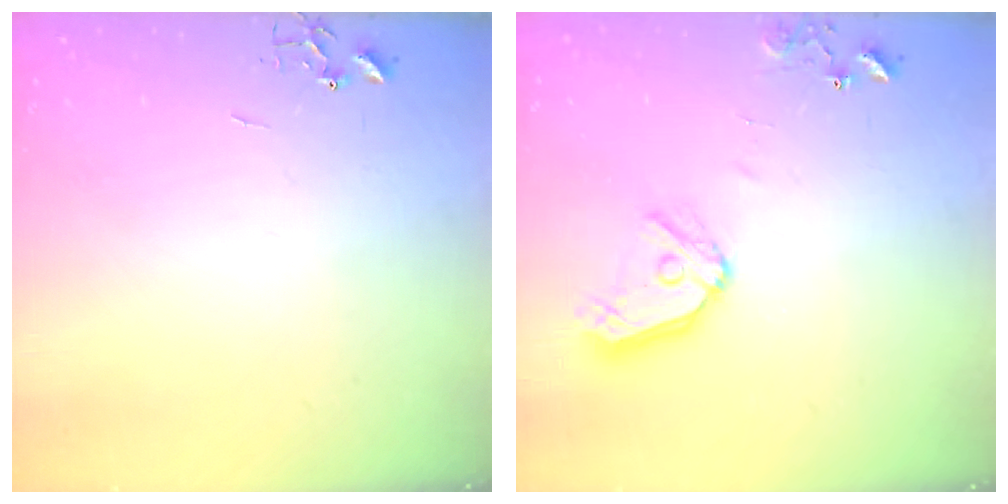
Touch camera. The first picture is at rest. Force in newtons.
{"total": 12.8, "press": 12.7, "slide": 1.8}